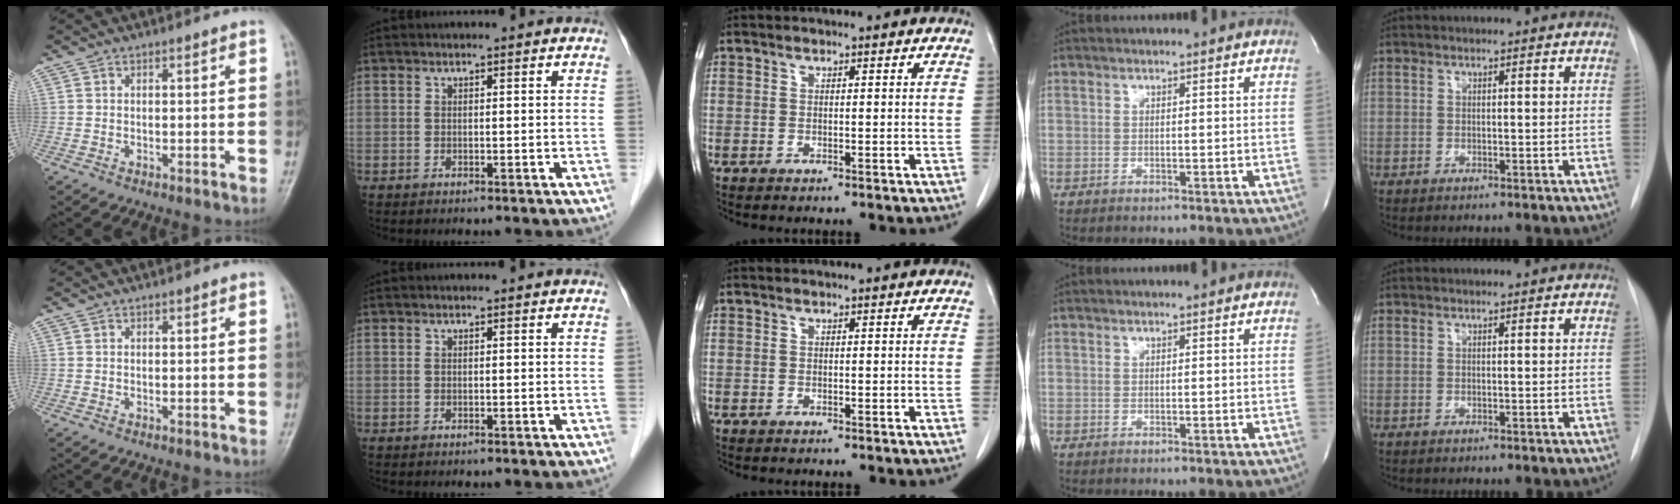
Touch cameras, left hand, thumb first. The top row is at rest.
{}